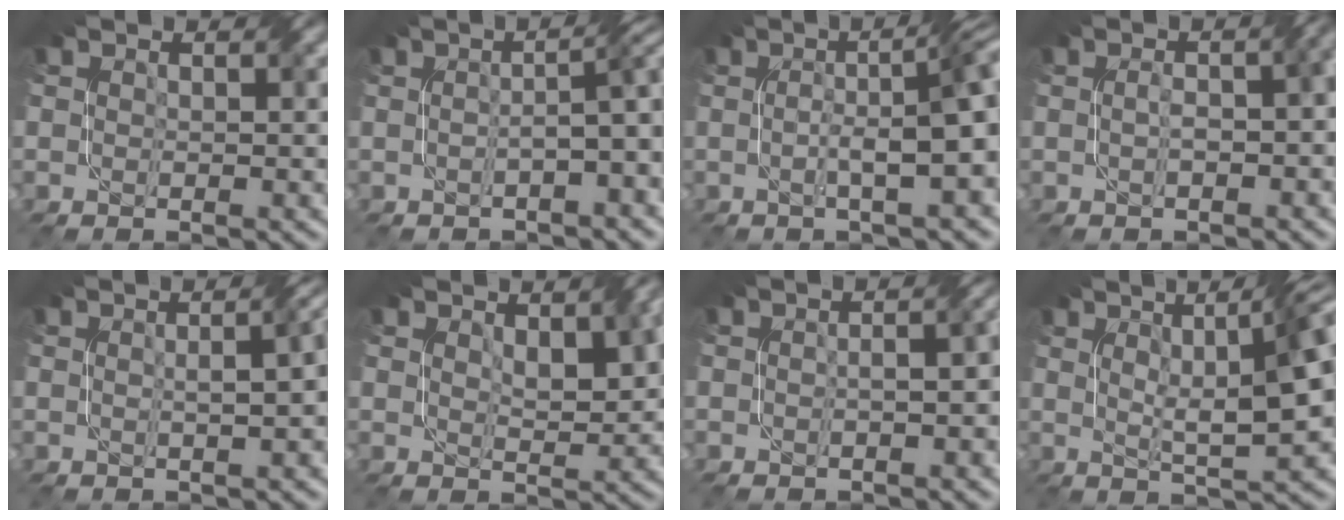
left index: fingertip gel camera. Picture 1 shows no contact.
{"total": 5.2, "force": [-0.4, 1.3, 5.0], "torque": [-0.061, 0.015, -0.009]}
{"total": 7.4, "force": [0.2, 1.3, 7.3], "torque": [-0.099, 0.016, 0.000]}
{"total": 5.7, "force": [-0.4, 2.6, 5.1], "torque": [-0.047, 0.010, -0.011]}
{"total": 6.5, "force": [0.4, 2.9, 5.9], "torque": [-0.032, 0.022, 0.000]}
{"total": 4.3, "force": [2.0, 1.6, 3.4], "torque": [-0.056, 0.003, 0.036]}
{"total": 4.9, "force": [-0.7, 2.1, 4.4], "torque": [-0.035, 0.006, -0.013]}
{"total": 10.8, "force": [2.3, 2.9, 10.2], "torque": [-0.112, 0.023, 0.025]}